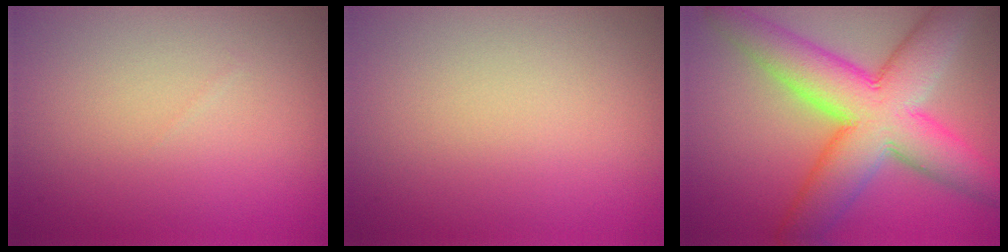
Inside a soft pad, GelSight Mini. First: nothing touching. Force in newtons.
{"total": 0.0}
{"total": 11.2, "press": 11.2, "slide": 0.2}